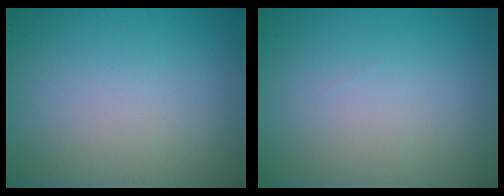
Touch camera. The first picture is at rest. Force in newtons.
{"total": 0.0}